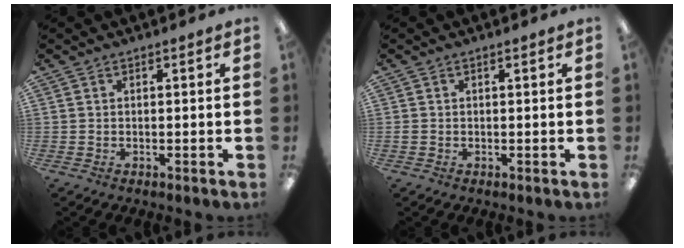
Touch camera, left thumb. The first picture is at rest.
{"total": 0.6, "force": [0.0, 0.5, 0.4], "torque": [-0.007, 0.004, -0.002]}